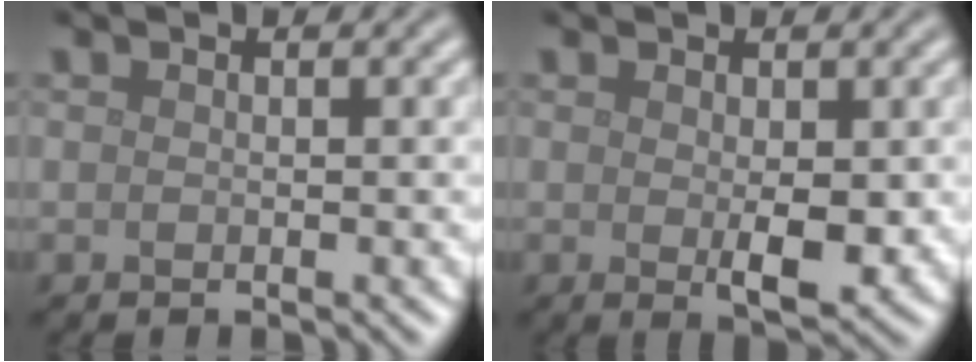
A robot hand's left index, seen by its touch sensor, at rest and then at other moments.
{"total": 2.9, "force": [-0.2, 1.2, 2.6], "torque": [-0.041, -0.009, 0.002]}